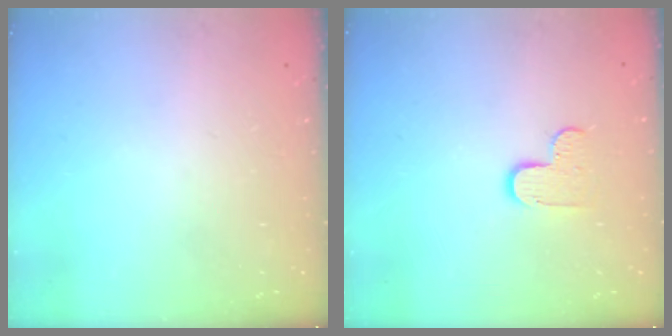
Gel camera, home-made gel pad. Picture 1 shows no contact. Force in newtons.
{"total": 6.2, "press": 6.2, "slide": 0.3}